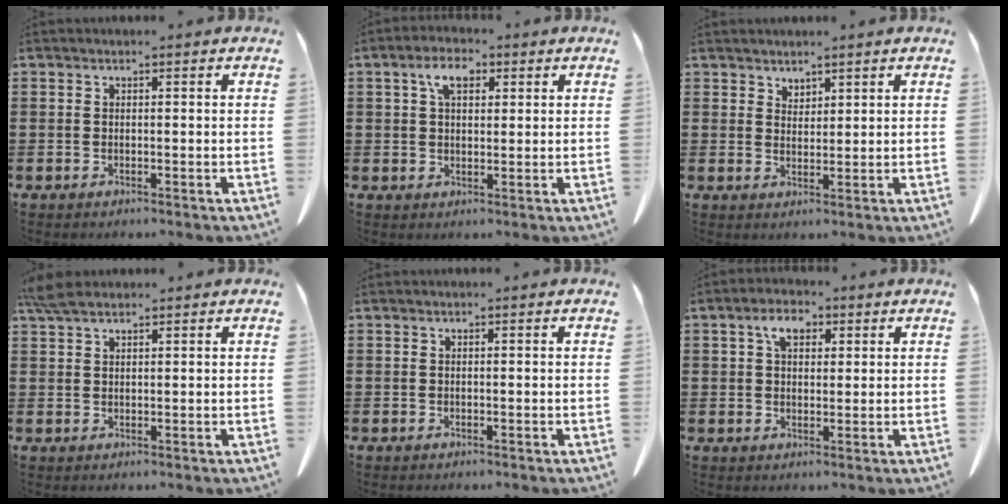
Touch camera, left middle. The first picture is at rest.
{"total": 4.4, "force": [2.1, 2.4, 3.1], "torque": [-0.063, 0.011, 0.033]}
{"total": 2.1, "force": [1.9, 0.6, -0.1], "torque": [-0.003, 0.002, 0.038]}
{"total": 3.5, "force": [2.6, 1.2, 1.9], "torque": [-0.045, 0.006, 0.049]}
{"total": 0.0}
{"total": 4.3, "force": [2.0, 2.6, 2.7], "torque": [-0.048, 0.008, 0.030]}